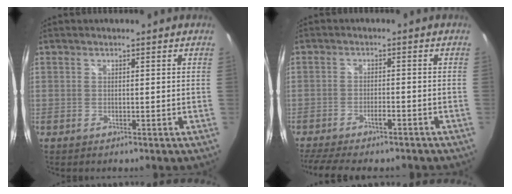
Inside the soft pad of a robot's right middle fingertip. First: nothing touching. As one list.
[{"total": 8.5, "force": [-7.2, 1.4, 4.2], "torque": [-0.099, -0.017, -0.114]}]